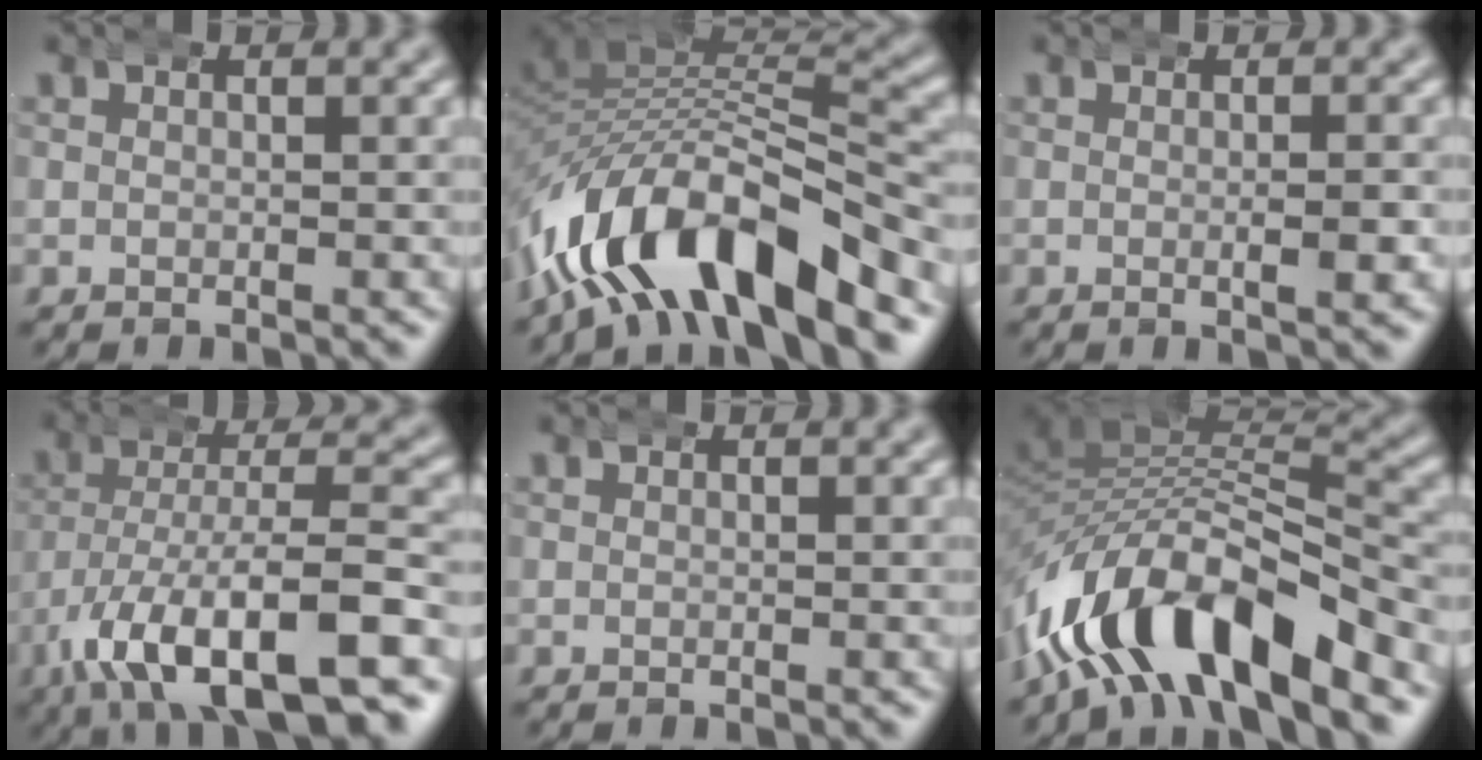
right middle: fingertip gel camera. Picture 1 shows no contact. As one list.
[{"total": 12.5, "force": [-6.3, 7.0, 8.3], "torque": [-0.163, -0.035, -0.087]}, {"total": 2.0, "force": [-0.2, 0.4, 2.0], "torque": [-0.031, 0.002, -0.008]}, {"total": 12.4, "force": [-6.2, 5.7, 9.0], "torque": [-0.168, -0.037, -0.074]}, {"total": 0.0}, {"total": 12.3, "force": [-5.7, 7.1, 8.3], "torque": [-0.163, -0.036, -0.079]}]